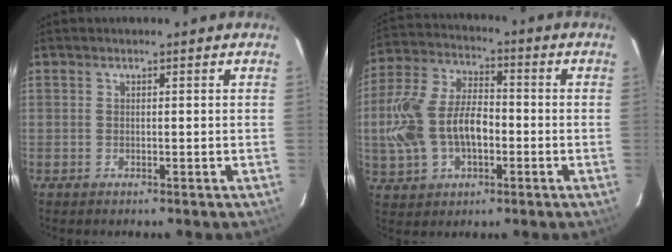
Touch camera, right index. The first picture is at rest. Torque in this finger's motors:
{"motor_torque": [0.49, -0.09, 0.44, 0.21]}